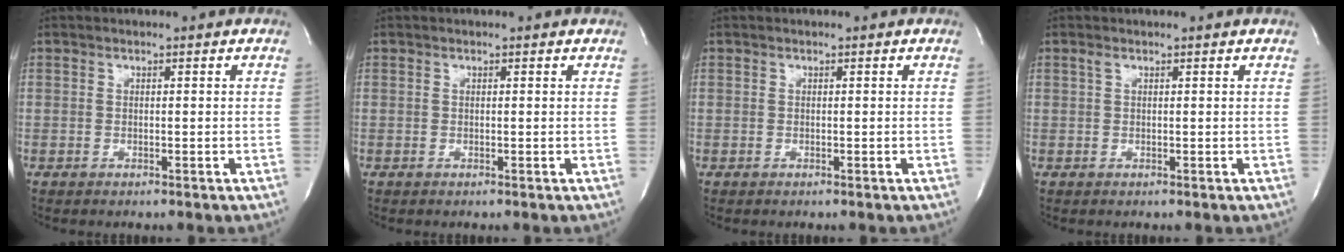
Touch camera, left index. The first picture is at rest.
{"total": 0.0}
{"total": 0.0}
{"total": 0.7, "force": [0.5, 0.0, 0.5], "torque": [-0.019, 0.010, 0.012]}